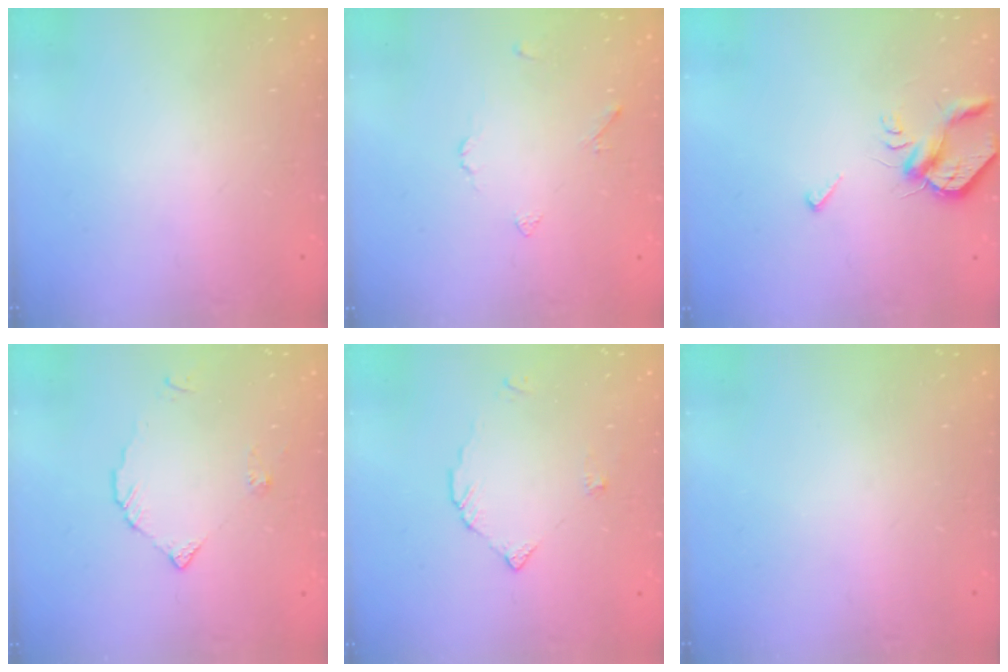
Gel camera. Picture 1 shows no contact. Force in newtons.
{"total": 2.7, "press": 2.7, "slide": 0.5}
{"total": 5.6, "press": 5.6, "slide": 1.0}
{"total": 3.1, "press": 3.1, "slide": 0.3}
{"total": 3.2, "press": 3.1, "slide": 0.4}
{"total": 0.0}